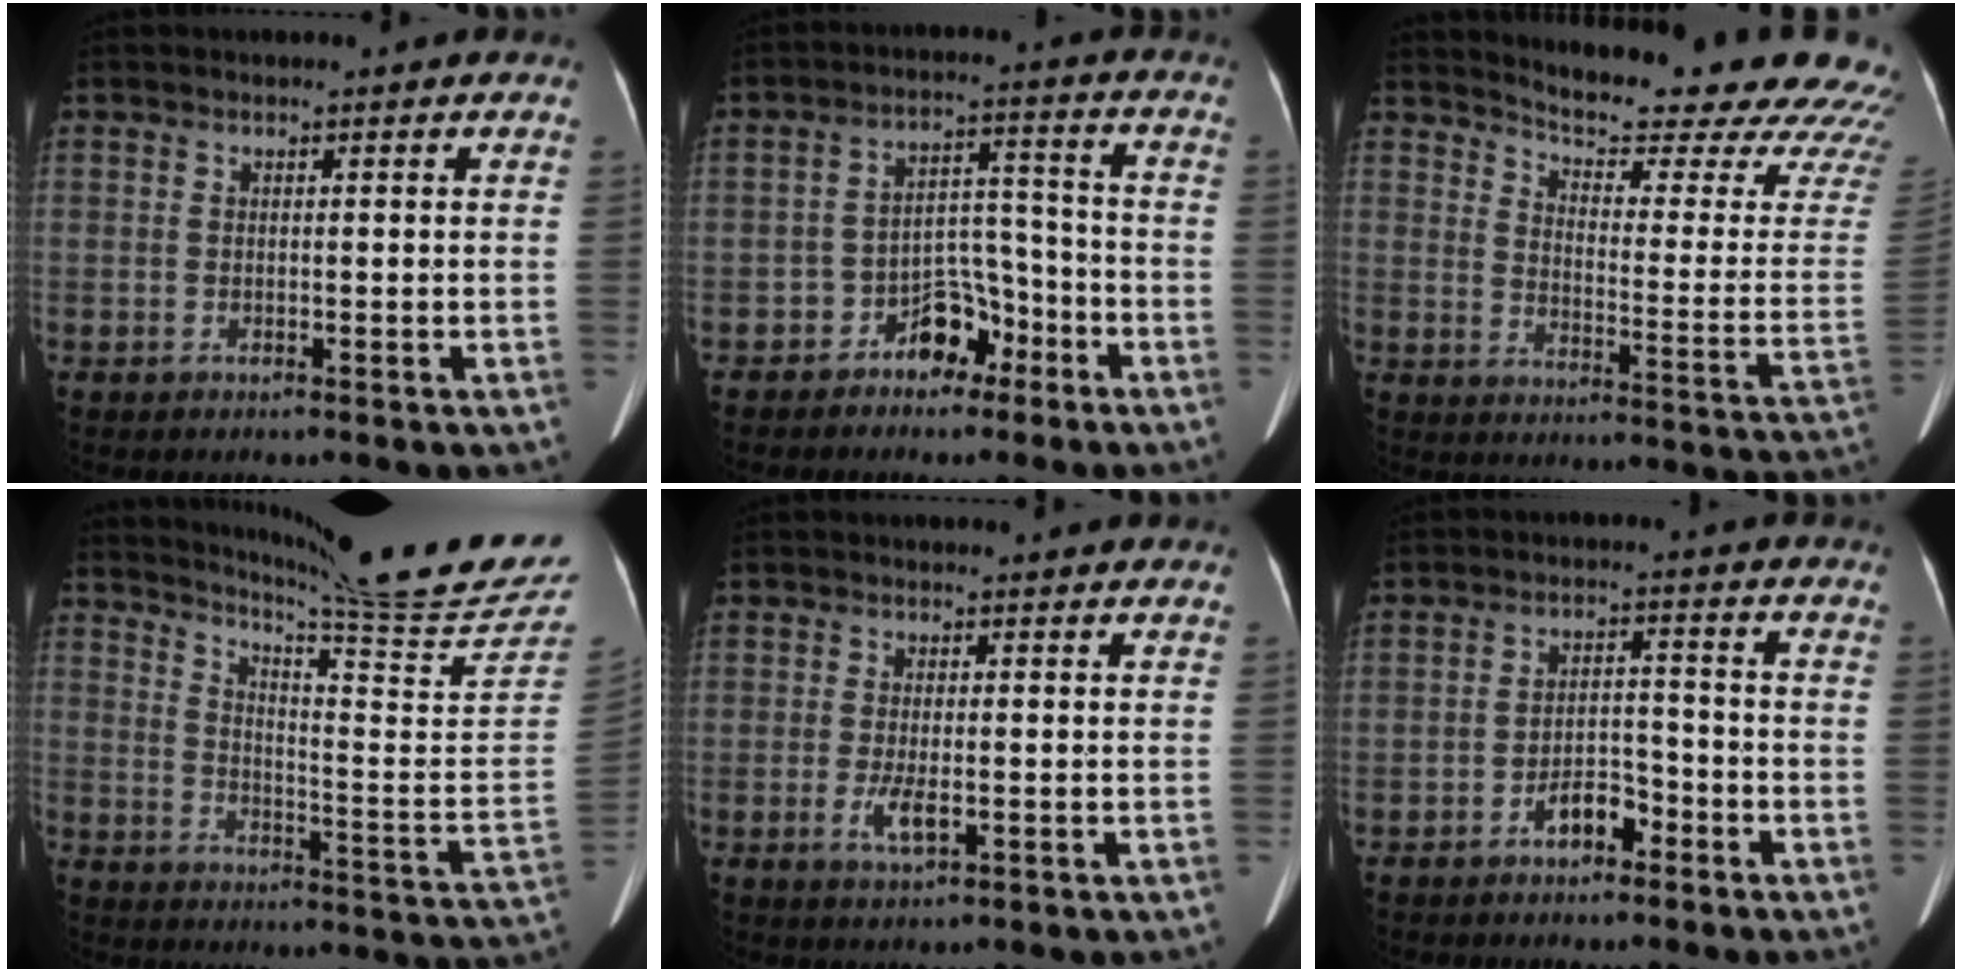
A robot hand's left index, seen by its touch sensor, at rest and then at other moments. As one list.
[{"total": 6.4, "force": [-4.2, 3.7, 3.1], "torque": [-0.052, 0.031, -0.068]}, {"total": 24.1, "force": [22.2, 2.8, 9.0], "torque": [-0.124, -0.100, 0.261]}, {"total": 21.5, "force": [19.1, -2.7, 9.5], "torque": [-0.155, -0.105, 0.256]}, {"total": 3.0, "force": [-0.6, 0.9, 2.8], "torque": [-0.055, -0.004, -0.007]}, {"total": 4.2, "force": [-2.7, 2.0, 2.5], "torque": [-0.044, 0.012, -0.047]}]